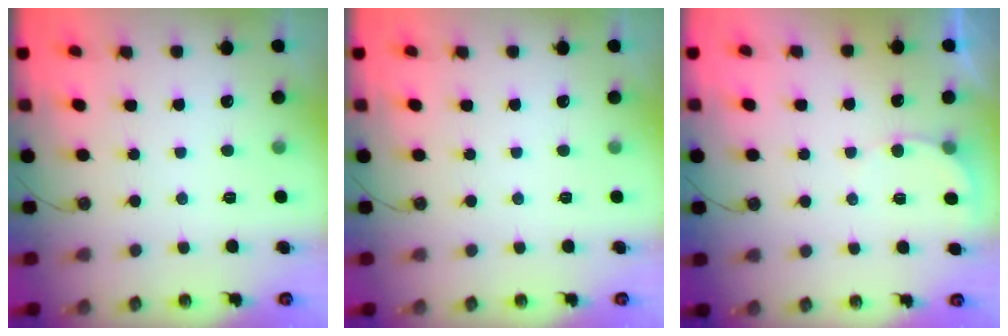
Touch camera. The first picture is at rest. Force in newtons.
{"total": 0.0}
{"total": 3.5, "press": 3.5, "slide": 0.3}